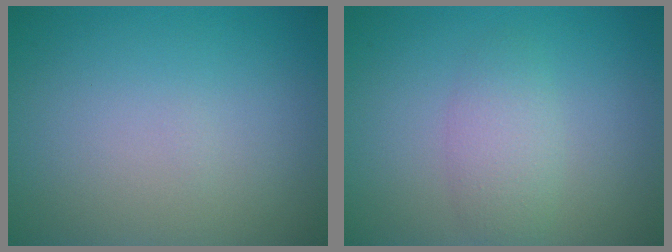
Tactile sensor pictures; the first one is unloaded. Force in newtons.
{"total": 2.4, "press": 2.4, "slide": 0.1}